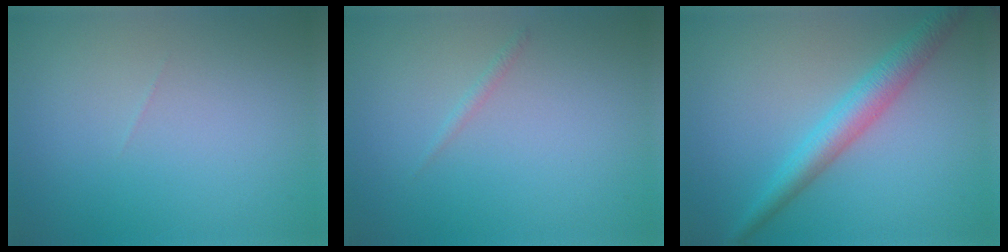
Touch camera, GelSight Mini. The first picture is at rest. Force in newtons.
{"total": 0.6, "press": 0.6, "slide": 0.0}
{"total": 3.9, "press": 3.9, "slide": 0.2}